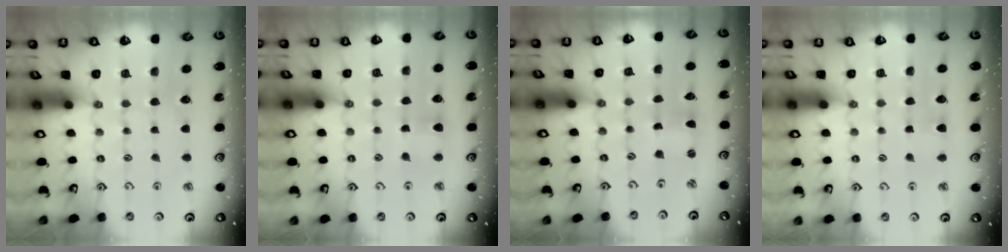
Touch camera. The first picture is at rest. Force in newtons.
{"total": 4.1, "press": 4.1, "slide": 0.7}
{"total": 0.8, "press": 0.8, "slide": 0.2}
{"total": 4.8, "press": 4.7, "slide": 0.7}